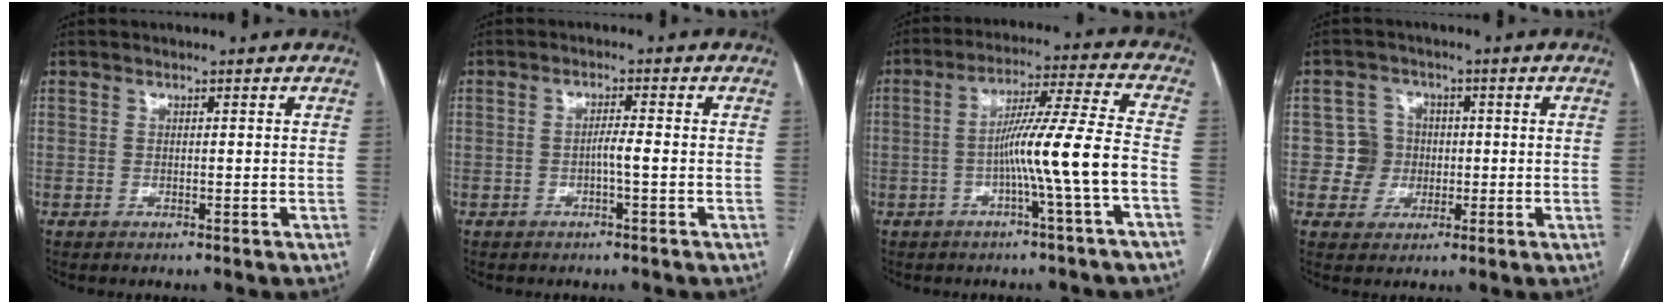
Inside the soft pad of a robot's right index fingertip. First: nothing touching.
{"total": 2.1, "force": [-0.6, -0.1, 2.1], "torque": [-0.033, 0.003, -0.012]}
{"total": 10.9, "force": [-3.3, -1.7, 10.3], "torque": [-0.176, 0.014, -0.055]}
{"total": 4.8, "force": [-0.3, 4.8, 0.4], "torque": [0.003, 0.017, -0.001]}